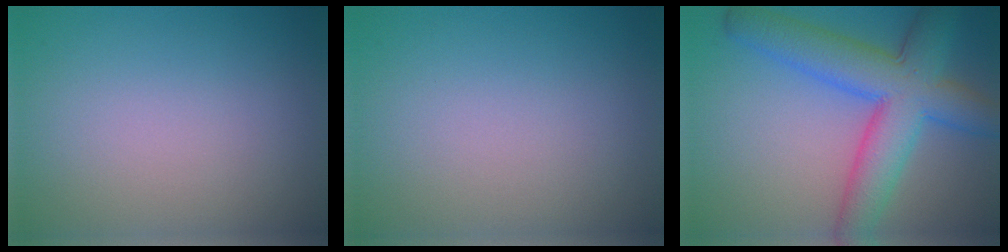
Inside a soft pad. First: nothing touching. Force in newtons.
{"total": 0.0}
{"total": 8.6, "press": 8.6, "slide": 0.4}